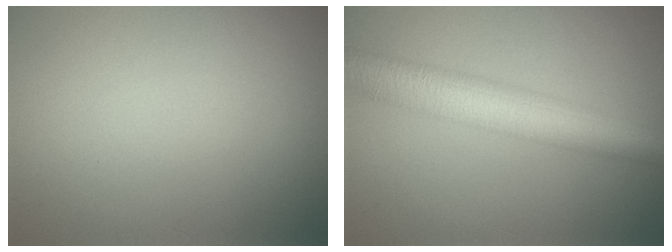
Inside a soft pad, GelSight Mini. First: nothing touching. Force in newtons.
{"total": 7.5, "press": 7.5, "slide": 0.1}